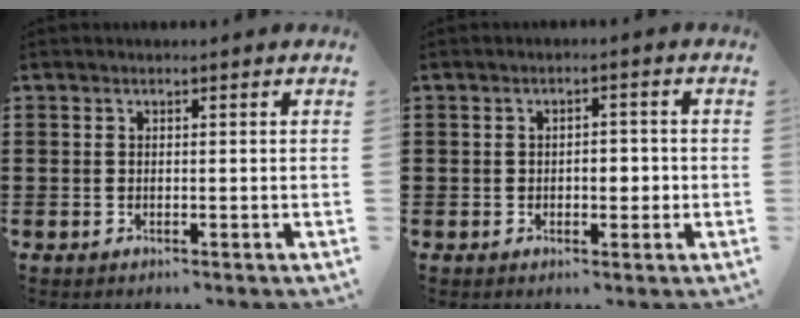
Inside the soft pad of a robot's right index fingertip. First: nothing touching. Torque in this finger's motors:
{"motor_torque": [-0.27, 0.13, 0.15, 0.01]}